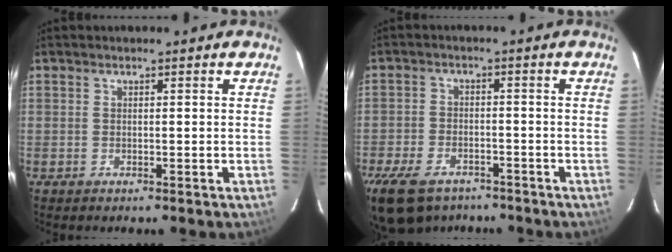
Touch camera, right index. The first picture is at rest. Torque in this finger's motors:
{"motor_torque": [1.08, -1.07, 0.40, 0.08]}